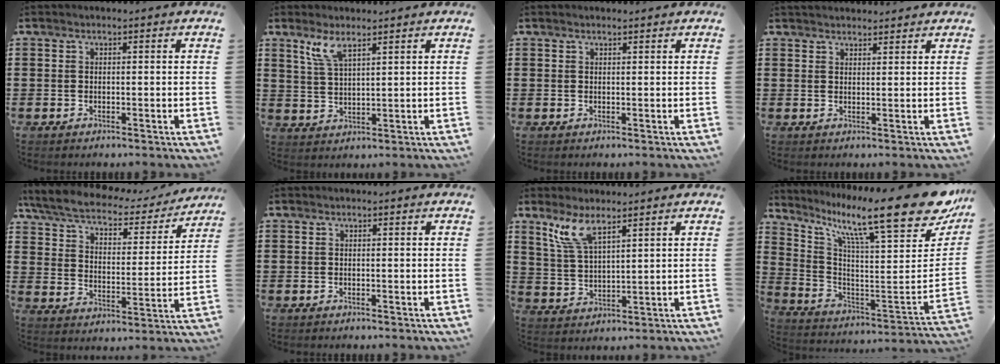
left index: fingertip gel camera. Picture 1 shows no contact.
{"total": 4.7, "force": [3.2, 1.1, 3.3], "torque": [-0.074, 0.003, 0.059]}
{"total": 0.6, "force": [0.5, 0.0, 0.3], "torque": [-0.008, -0.002, 0.010]}
{"total": 1.9, "force": [1.9, 0.2, 0.0], "torque": [-0.004, 0.000, 0.037]}
{"total": 5.4, "force": [4.6, 1.2, 2.6], "torque": [-0.072, -0.032, 0.074]}
{"total": 0.0}
{"total": 6.7, "force": [4.6, 1.7, 4.6], "torque": [-0.104, -0.001, 0.082]}
{"total": 16.3, "force": [11.4, 1.4, 11.6], "torque": [-0.216, -0.091, 0.179]}